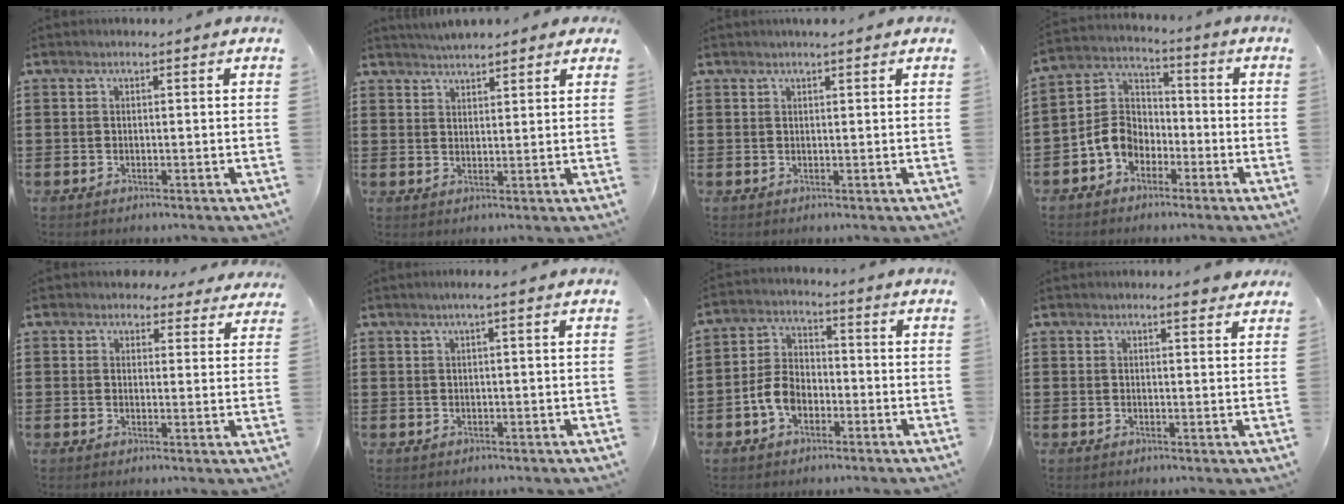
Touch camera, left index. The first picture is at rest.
{"total": 3.1, "force": [3.0, 0.3, 0.5], "torque": [-0.017, -0.004, 0.055]}
{"total": 1.3, "force": [1.1, 0.1, 0.7], "torque": [-0.015, 0.001, 0.020]}
{"total": 6.5, "force": [-2.9, 5.1, 2.7], "torque": [-0.090, 0.008, -0.066]}
{"total": 3.3, "force": [2.9, 1.3, 0.6], "torque": [-0.013, -0.003, 0.054]}
{"total": 1.3, "force": [0.3, -0.2, 1.2], "torque": [-0.020, -0.002, 0.006]}
{"total": 5.8, "force": [-2.3, 3.8, 3.8], "torque": [-0.094, 0.006, -0.050]}
{"total": 2.5, "force": [2.1, 0.3, 1.3], "torque": [-0.022, -0.002, 0.038]}